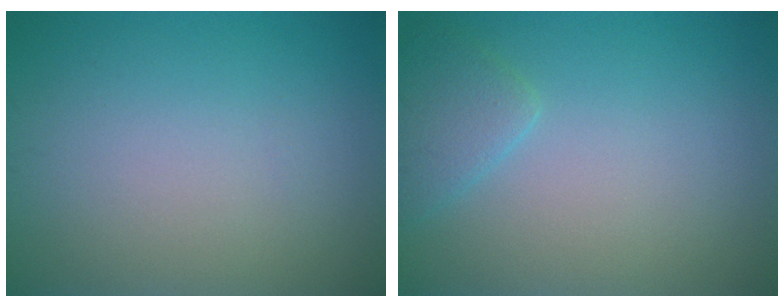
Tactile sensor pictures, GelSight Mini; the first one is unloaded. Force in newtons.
{"total": 2.1, "press": 2.1, "slide": 0.1}